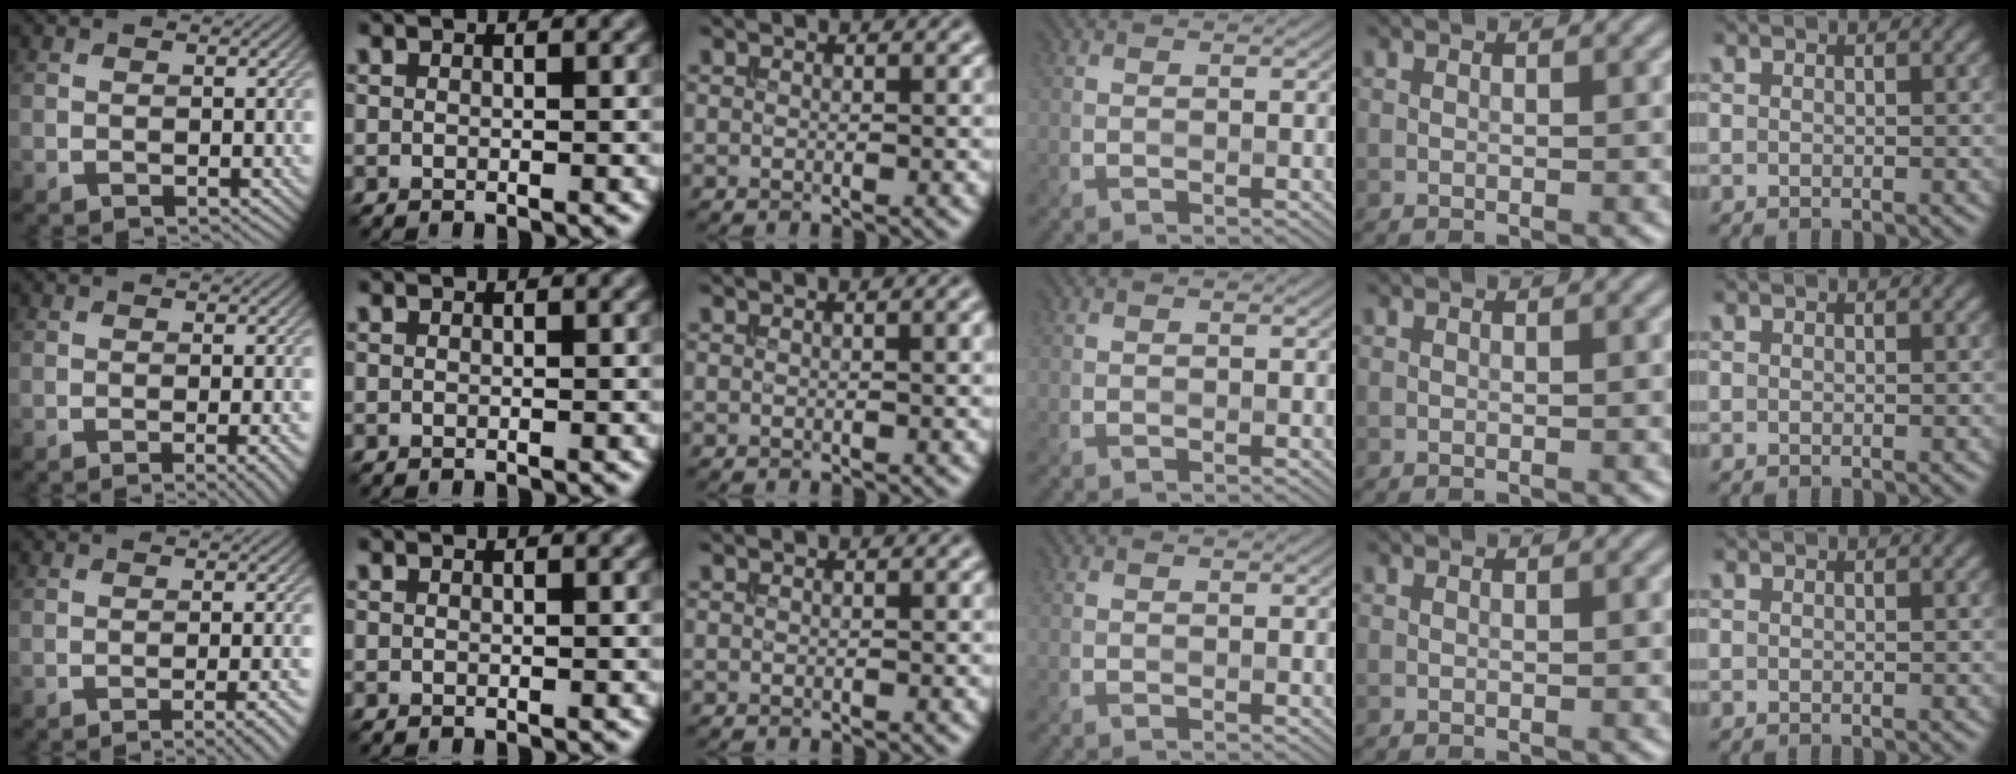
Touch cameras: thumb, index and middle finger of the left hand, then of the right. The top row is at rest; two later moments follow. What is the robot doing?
{"motion": "insert", "object": "bucket"}